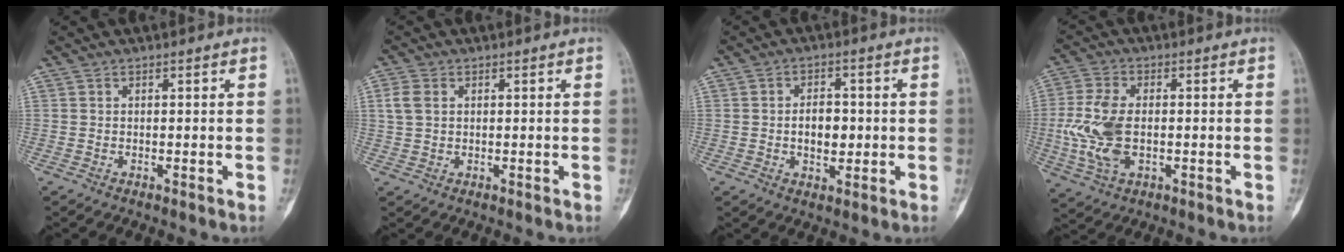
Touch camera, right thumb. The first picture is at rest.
{"total": 3.8, "force": [1.1, 2.7, 2.4], "torque": [-0.056, 0.005, 0.023]}
{"total": 6.5, "force": [0.0, 4.0, 5.2], "torque": [-0.063, -0.002, 0.005]}
{"total": 10.8, "force": [-0.9, 6.2, 8.8], "torque": [-0.197, 0.001, -0.014]}